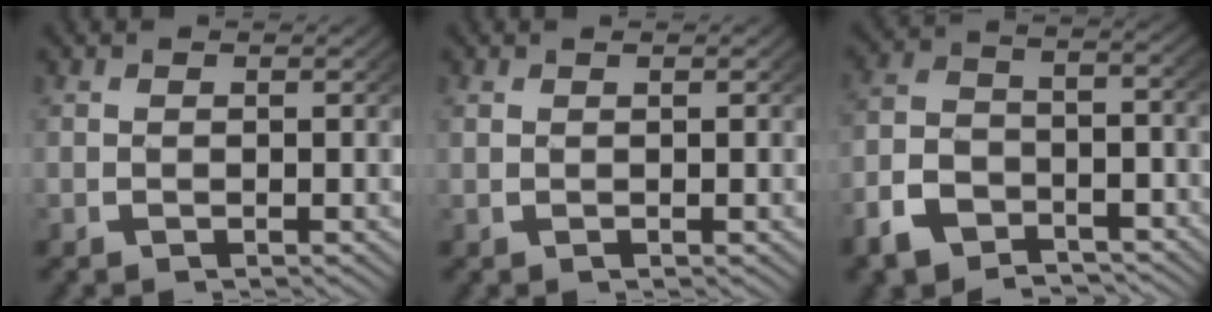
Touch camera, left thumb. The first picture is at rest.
{"total": 0.7, "force": [0.3, -0.1, 0.5], "torque": [-0.012, 0.005, 0.009]}
{"total": 7.0, "force": [-4.4, 4.2, 3.4], "torque": [-0.078, -0.023, -0.068]}